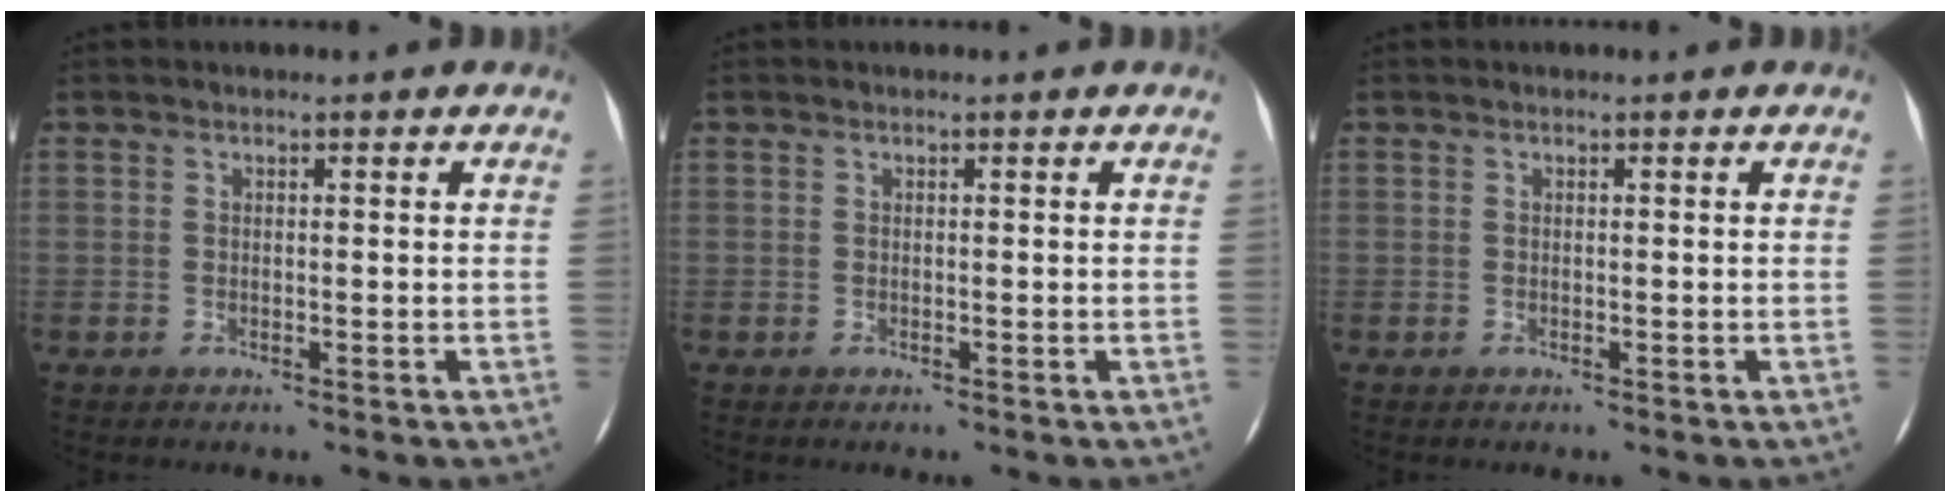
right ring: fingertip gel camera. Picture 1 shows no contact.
{"total": 0.0}
{"total": 0.0}